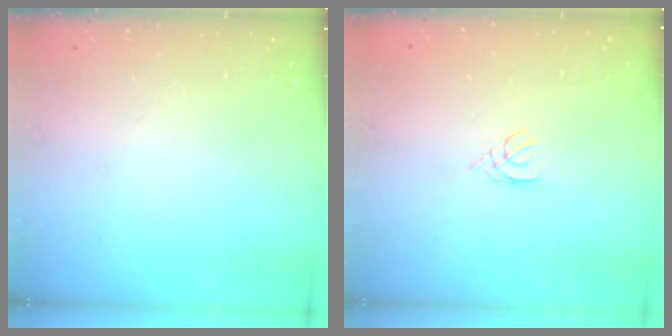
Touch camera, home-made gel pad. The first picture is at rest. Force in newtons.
{"total": 1.1, "press": 1.0, "slide": 0.3}